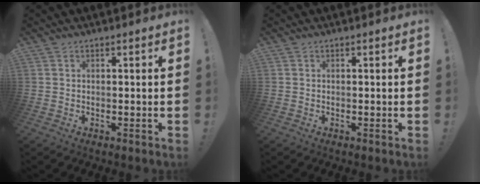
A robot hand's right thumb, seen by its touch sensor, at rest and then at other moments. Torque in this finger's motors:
{"motor_torque": [0.24, -0.07, 0.16, -0.05, 0.02]}